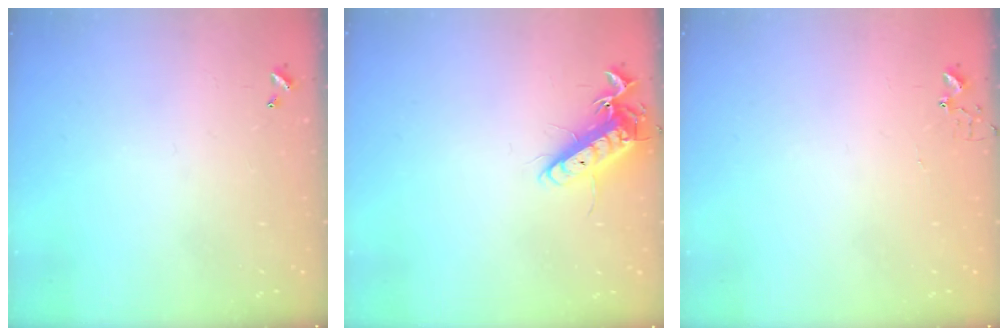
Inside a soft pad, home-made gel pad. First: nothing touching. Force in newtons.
{"total": 12.6, "press": 12.6, "slide": 1.4}
{"total": 2.9, "press": 2.9, "slide": 0.4}